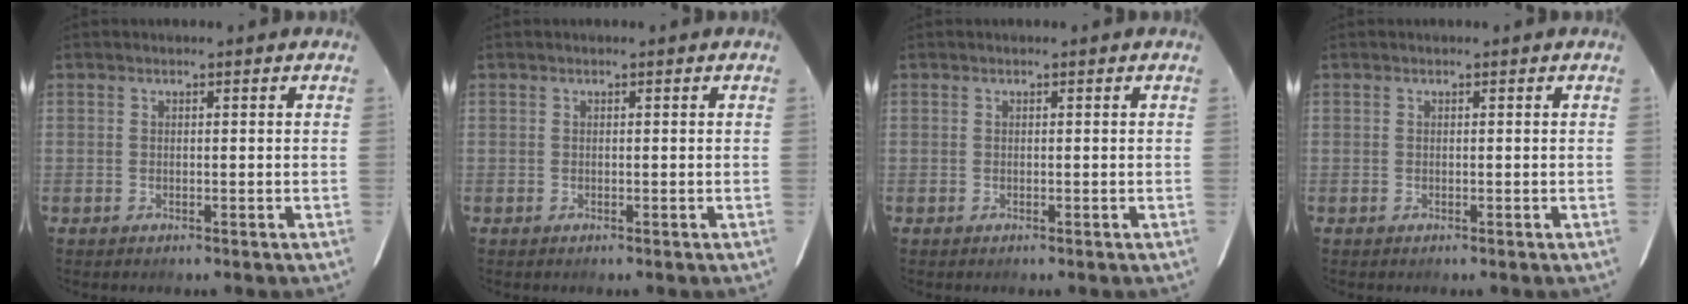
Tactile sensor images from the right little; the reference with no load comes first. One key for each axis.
{"total": 0.0}
{"total": 0.0}
{"total": 0.0}